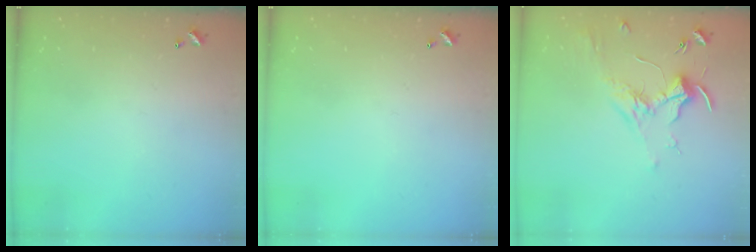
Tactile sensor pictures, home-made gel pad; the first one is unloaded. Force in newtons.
{"total": 0.0}
{"total": 1.9, "press": 1.7, "slide": 0.8}